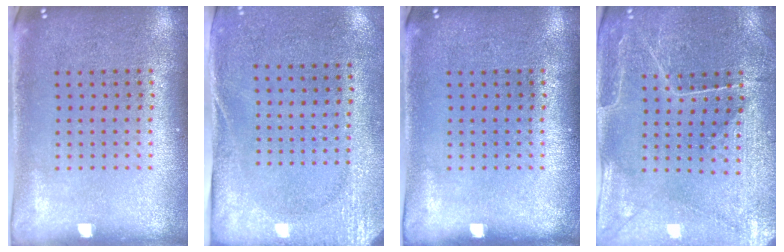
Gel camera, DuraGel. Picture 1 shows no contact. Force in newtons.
{"total": 2.8, "press": 2.2, "slide": 1.7}
{"total": 0.0}
{"total": 1.1, "press": 1.0, "slide": 0.4}